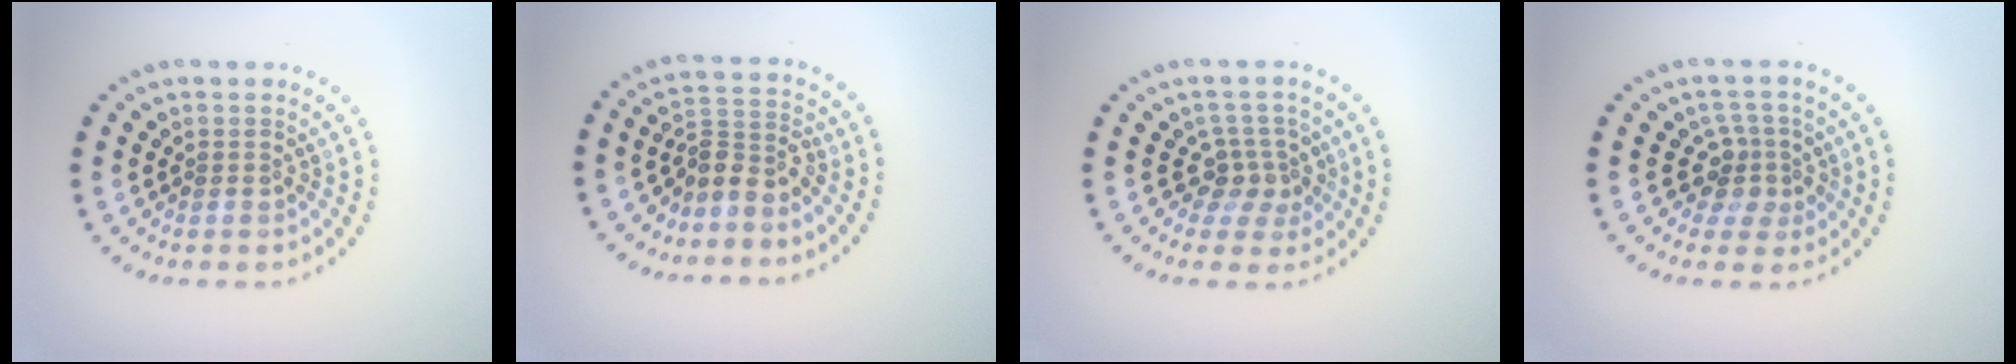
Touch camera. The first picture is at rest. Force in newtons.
{"total": 2.8, "press": 2.0, "slide": 2.0}
{"total": 2.7, "press": 2.0, "slide": 1.8}
{"total": 2.7, "press": 2.0, "slide": 1.8}